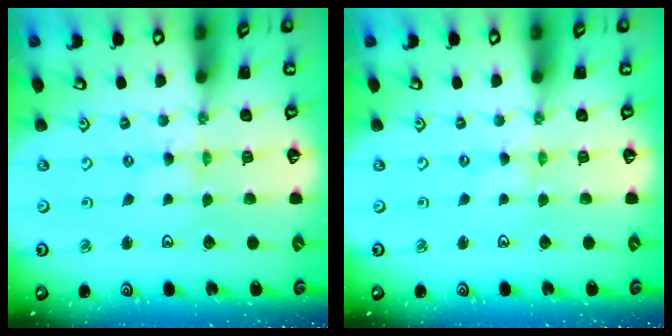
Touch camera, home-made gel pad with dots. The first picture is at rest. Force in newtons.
{"total": 0.0}